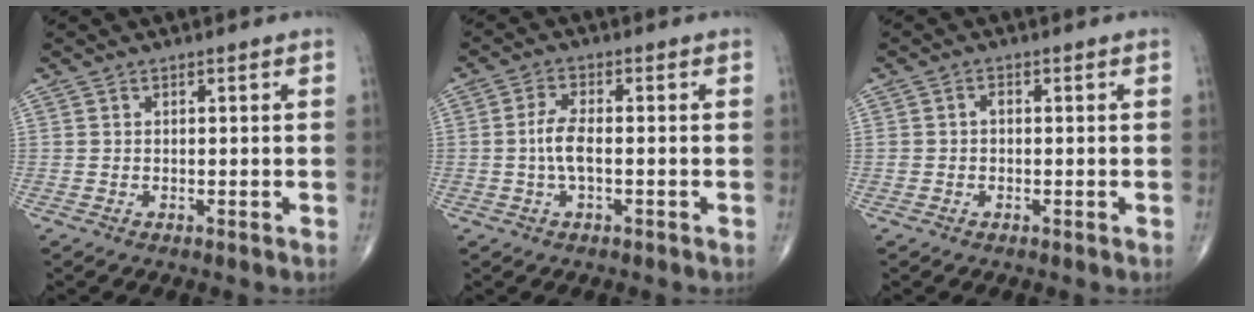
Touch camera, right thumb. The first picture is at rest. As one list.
[{"total": 4.3, "force": [-0.6, 1.6, 4.0], "torque": [-0.088, 0.011, -0.016]}, {"total": 1.1, "force": [-0.1, 0.8, 0.8], "torque": [-0.010, 0.003, -0.004]}]